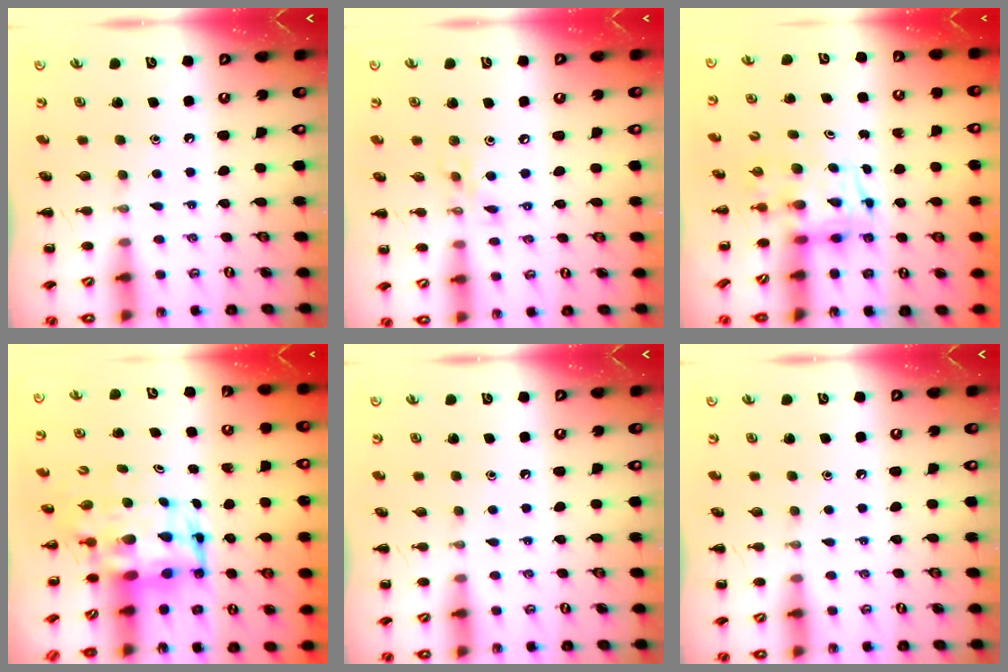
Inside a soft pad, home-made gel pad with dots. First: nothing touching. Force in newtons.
{"total": 6.7, "press": 6.7, "slide": 0.6}
{"total": 3.2, "press": 3.1, "slide": 0.6}
{"total": 7.3, "press": 7.0, "slide": 2.2}
{"total": 0.0}
{"total": 0.0}